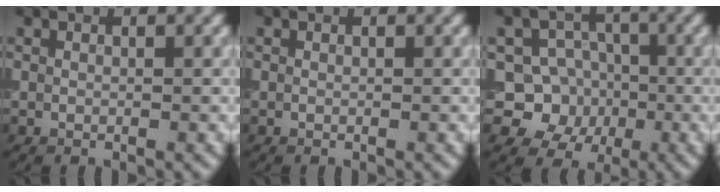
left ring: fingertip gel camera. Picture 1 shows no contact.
{"total": 0.0}
{"total": 5.8, "force": [-1.2, 5.3, 1.8], "torque": [0.000, -0.001, -0.052]}